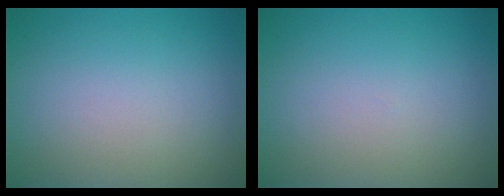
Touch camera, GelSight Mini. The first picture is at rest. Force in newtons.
{"total": 0.0}